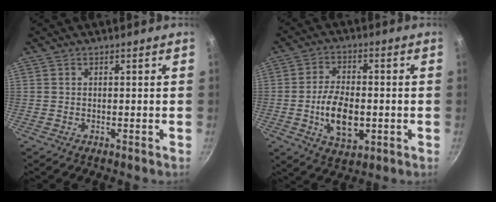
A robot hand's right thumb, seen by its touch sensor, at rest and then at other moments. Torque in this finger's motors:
{"motor_torque": [-0.23, 0.63, -0.06, 0.11, 0.16]}